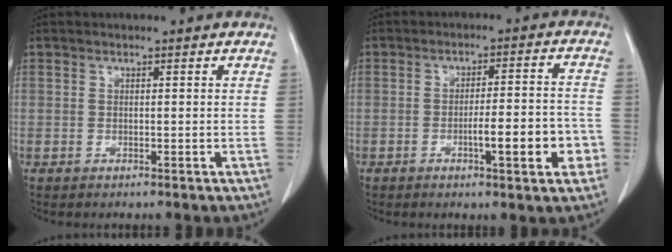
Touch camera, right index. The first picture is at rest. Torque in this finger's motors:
{"motor_torque": [1.05, -0.37, 0.48, 0.10]}